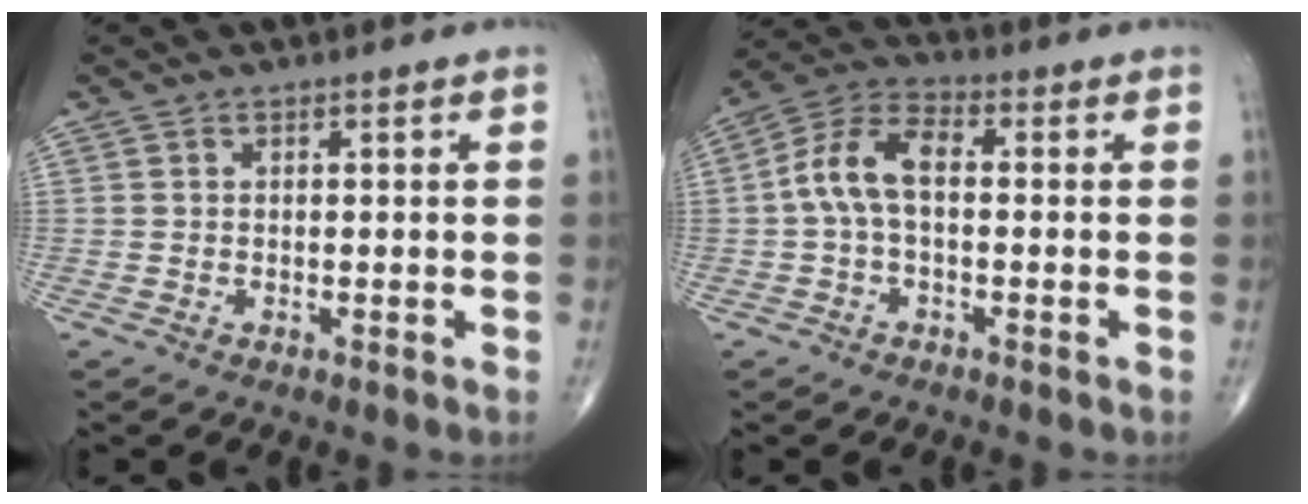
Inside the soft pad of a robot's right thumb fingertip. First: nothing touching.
{"total": 8.7, "force": [-0.1, 4.7, 7.3], "torque": [-0.147, 0.030, -0.011]}